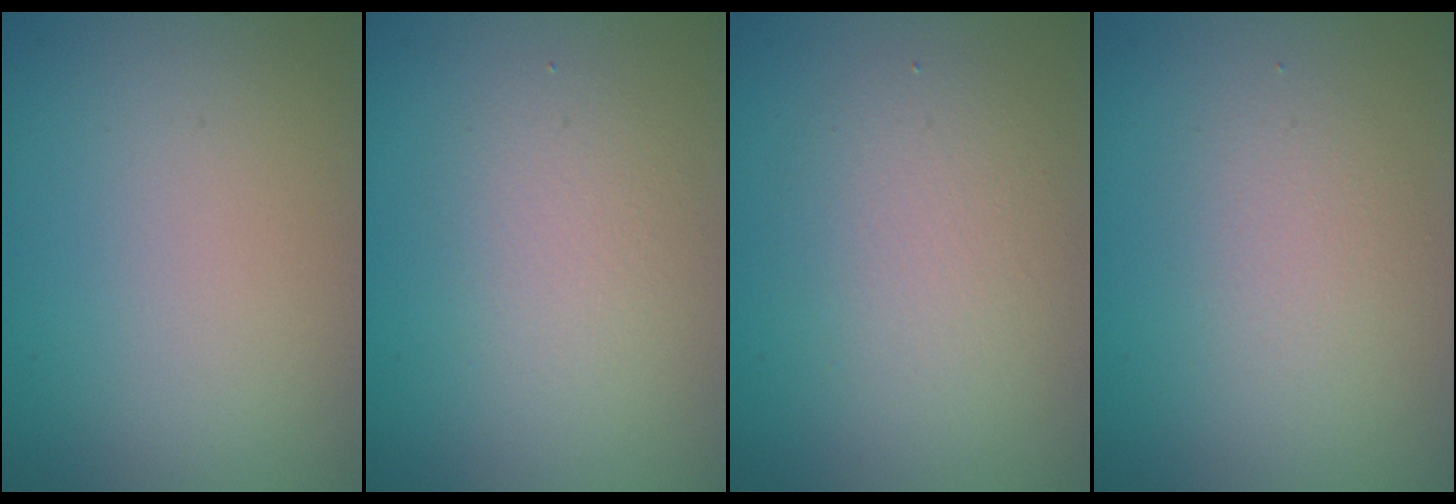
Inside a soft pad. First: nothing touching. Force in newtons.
{"total": 2.3, "press": 2.3, "slide": 0.1}
{"total": 3.1, "press": 3.1, "slide": 0.1}
{"total": 1.8, "press": 1.8, "slide": 0.1}